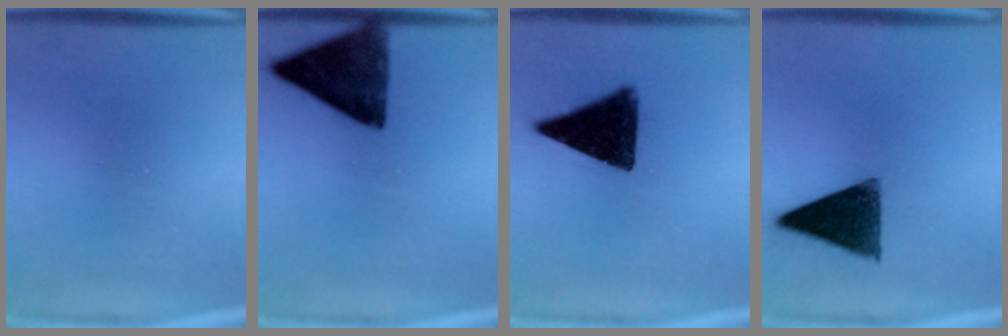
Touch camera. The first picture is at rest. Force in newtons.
{"total": 13.2}
{"total": 12.9}
{"total": 12.4}